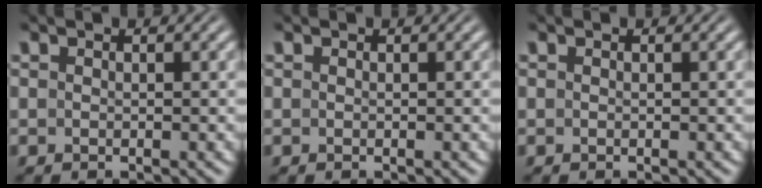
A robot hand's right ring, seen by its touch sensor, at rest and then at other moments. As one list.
[{"total": 0.0}, {"total": 0.0}]